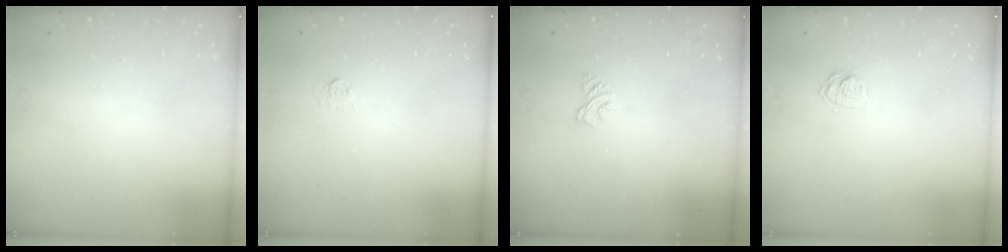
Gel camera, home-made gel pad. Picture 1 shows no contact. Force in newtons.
{"total": 3.9, "press": 3.9, "slide": 0.5}
{"total": 2.7, "press": 2.3, "slide": 1.4}
{"total": 7.6, "press": 7.5, "slide": 1.4}